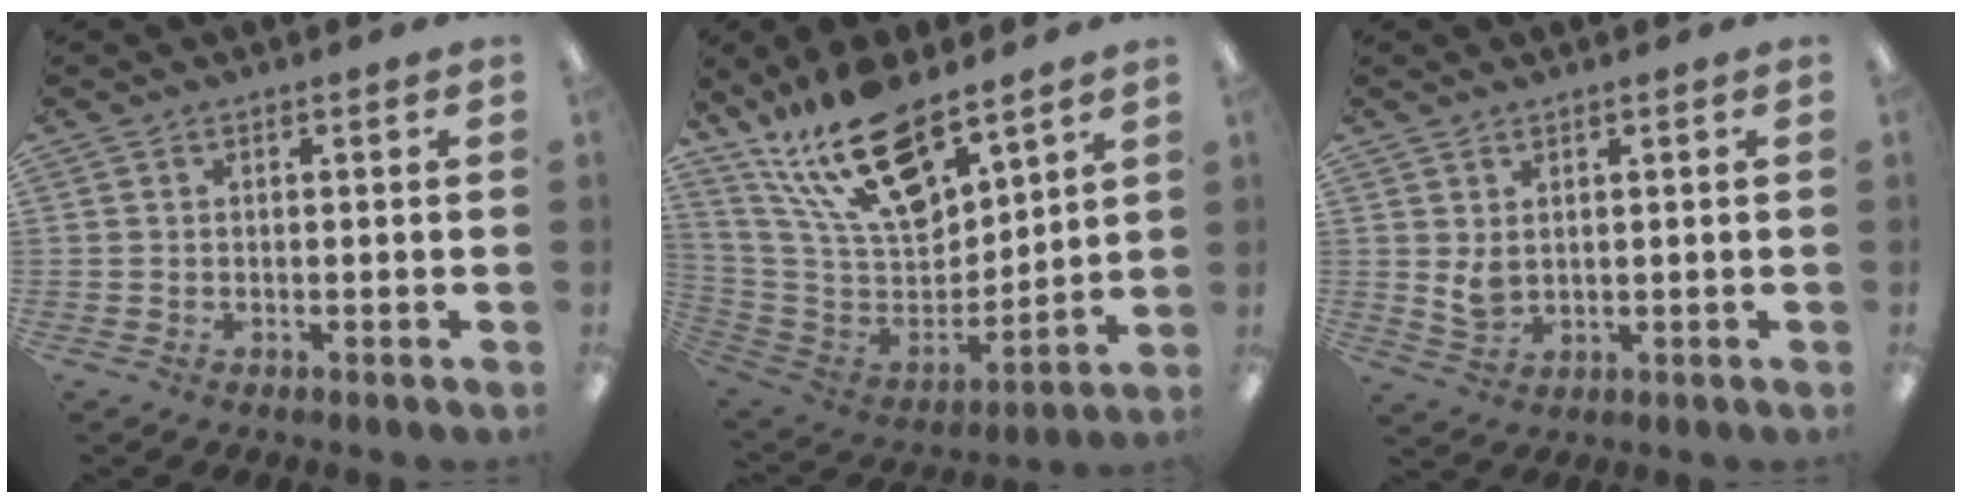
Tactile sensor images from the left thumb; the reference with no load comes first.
{"total": 22.4, "force": [15.9, 9.4, 12.8], "torque": [-0.230, -0.094, 0.284]}
{"total": 3.9, "force": [1.7, 2.3, 2.6], "torque": [-0.051, -0.008, 0.029]}